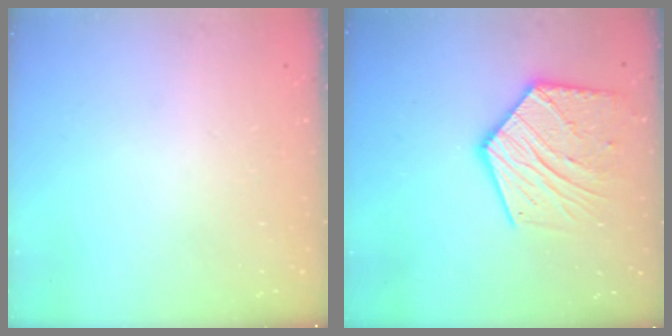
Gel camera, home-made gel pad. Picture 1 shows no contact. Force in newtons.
{"total": 17.9, "press": 17.8, "slide": 1.3}